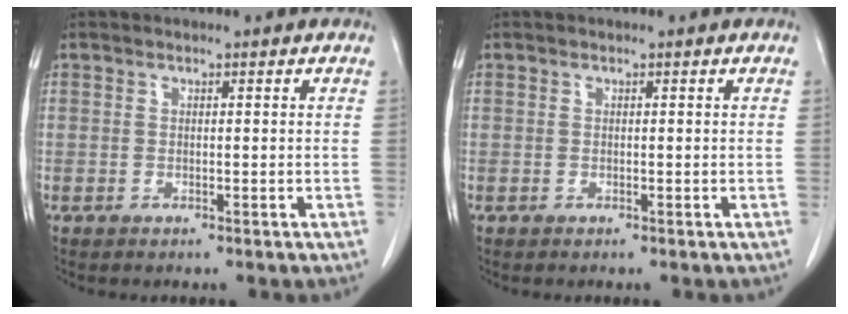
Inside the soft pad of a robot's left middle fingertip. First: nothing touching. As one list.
[{"total": 0.0}]